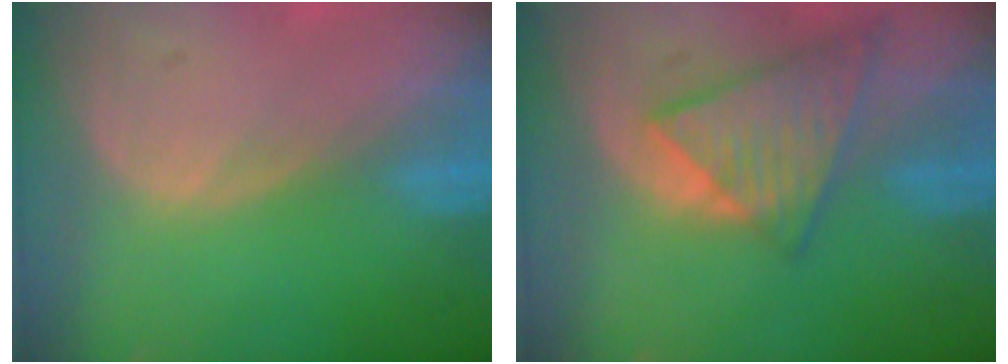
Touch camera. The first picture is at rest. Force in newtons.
{"total": 8.8, "press": 7.6, "slide": 4.3}